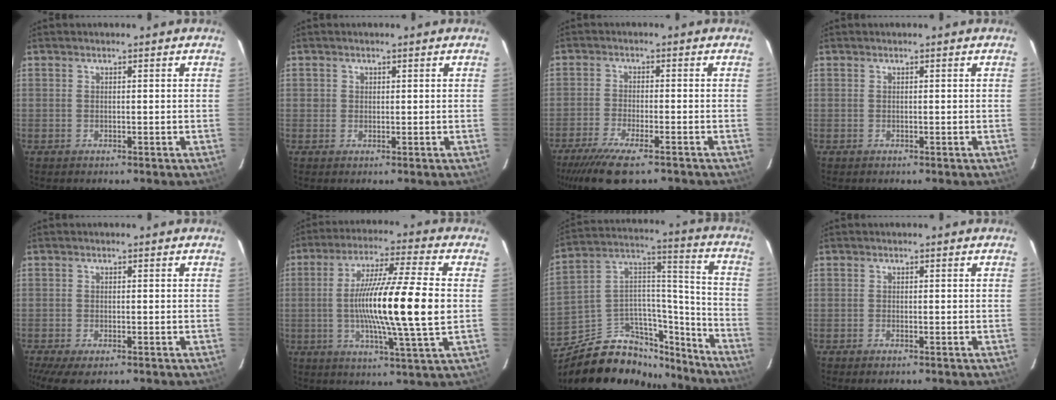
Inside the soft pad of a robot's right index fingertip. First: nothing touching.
{"total": 1.0, "force": [0.2, 1.0, 0.1], "torque": [0.001, 0.003, 0.002]}
{"total": 10.6, "force": [-8.0, 2.3, 6.6], "torque": [-0.155, -0.035, -0.144]}
{"total": 0.0}
{"total": 6.4, "force": [-4.2, 2.1, 4.3], "torque": [-0.100, -0.030, -0.070]}
{"total": 17.3, "force": [-0.8, 0.1, 17.3], "torque": [-0.298, -0.008, -0.019]}
{"total": 23.6, "force": [-17.8, 11.9, 10.1], "torque": [-0.190, 0.081, -0.259]}
{"total": 0.9, "force": [-0.5, 0.3, 0.6], "torque": [-0.010, -0.003, -0.010]}